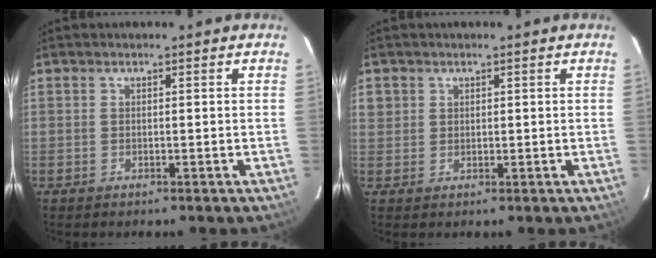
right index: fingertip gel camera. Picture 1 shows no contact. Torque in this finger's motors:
{"motor_torque": [-0.14, 0.05, -0.01, 0.00]}